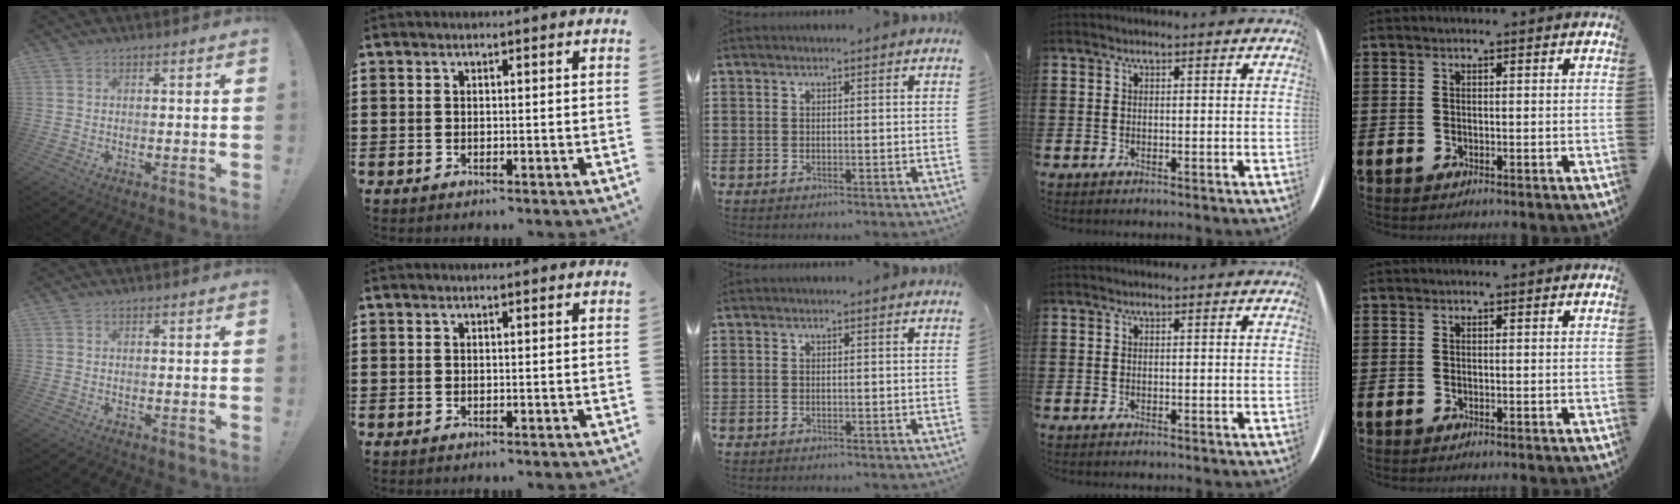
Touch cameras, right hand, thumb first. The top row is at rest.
{}